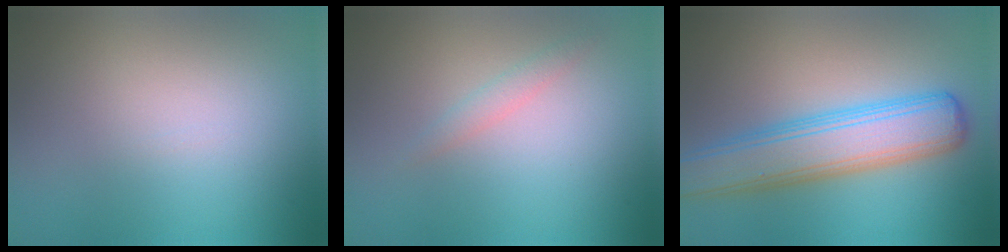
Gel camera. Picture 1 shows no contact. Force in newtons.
{"total": 1.1, "press": 1.1, "slide": 0.2}
{"total": 7.0, "press": 7.0, "slide": 0.1}